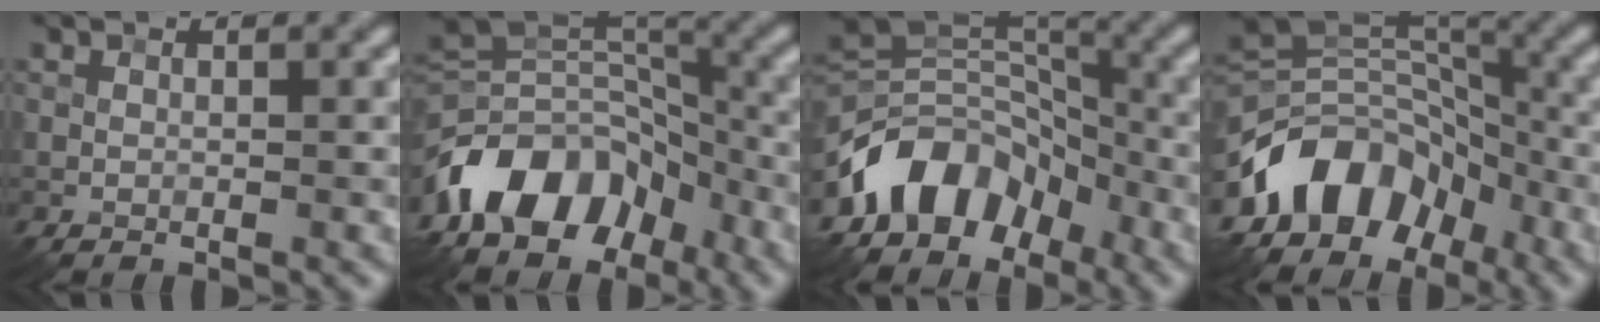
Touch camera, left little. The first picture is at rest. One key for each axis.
{"total": 10.8, "fx": -6.0, "fy": 7.1, "fz": 5.6, "tx": -0.086, "ty": 0.014, "tz": -0.120}
{"total": 9.9, "fx": -5.7, "fy": 6.5, "fz": 4.8, "tx": -0.065, "ty": 0.006, "tz": -0.115}
{"total": 11.0, "fx": -6.1, "fy": 7.2, "fz": 5.8, "tx": -0.090, "ty": 0.016, "tz": -0.124}